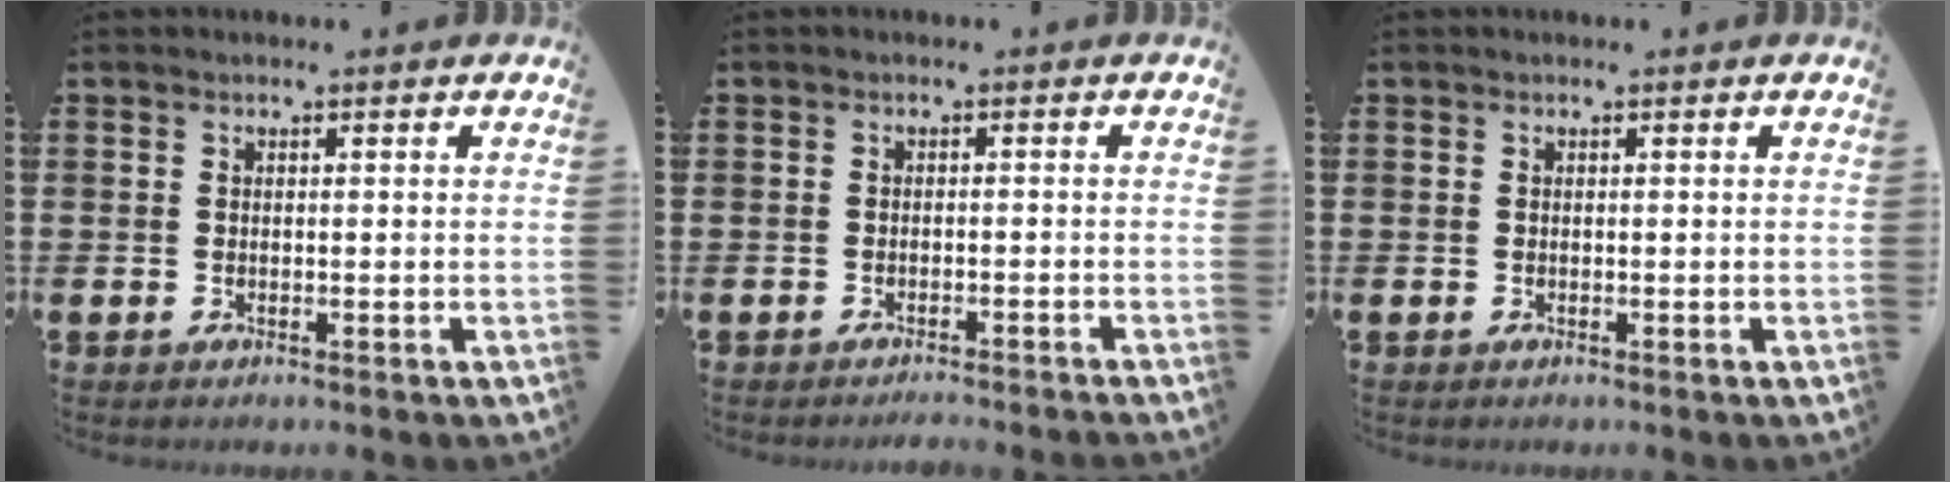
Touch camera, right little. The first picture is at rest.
{"total": 1.2, "force": [-1.1, -0.2, 0.2], "torque": [-0.002, 0.001, -0.023]}
{"total": 0.0}